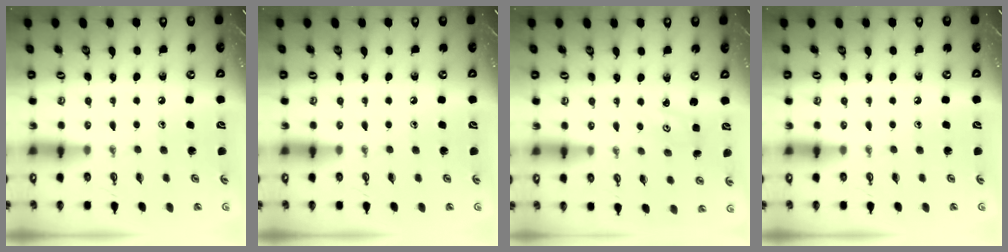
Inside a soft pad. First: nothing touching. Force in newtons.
{"total": 0.0}
{"total": 1.3, "press": 1.3, "slide": 0.2}
{"total": 0.0}